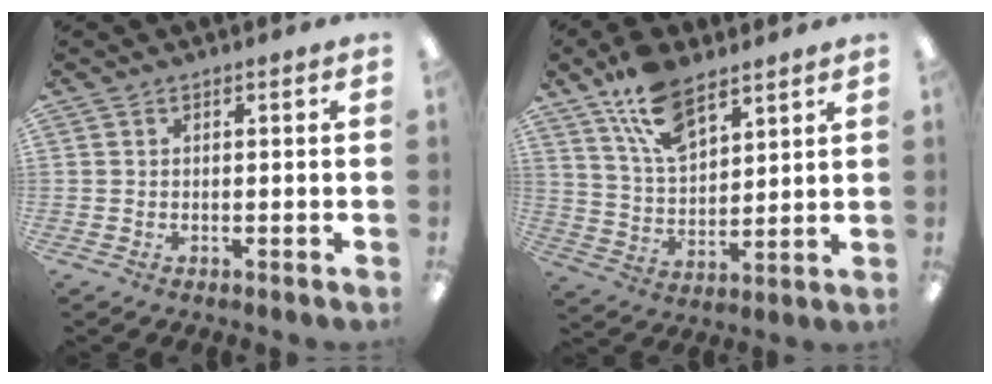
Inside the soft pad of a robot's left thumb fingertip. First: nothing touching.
{"total": 14.4, "force": [9.4, 7.2, 8.2], "torque": [-0.148, -0.037, 0.173]}